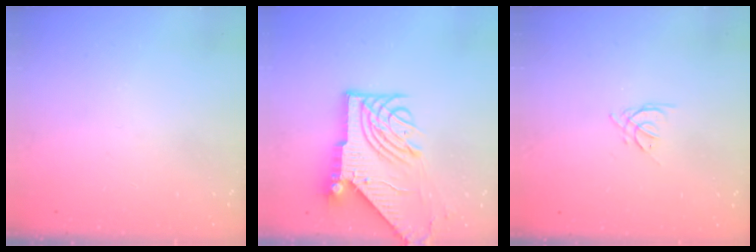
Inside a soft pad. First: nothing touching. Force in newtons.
{"total": 14.3, "press": 14.2, "slide": 1.7}
{"total": 2.5, "press": 2.4, "slide": 0.5}